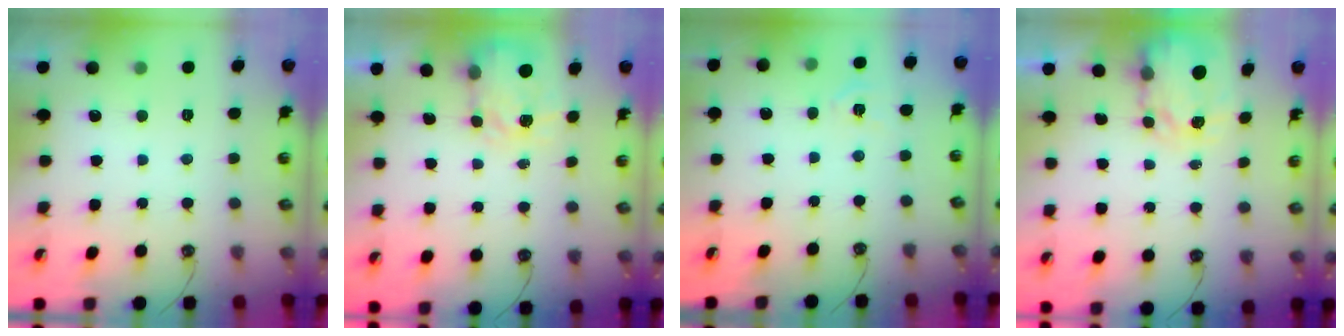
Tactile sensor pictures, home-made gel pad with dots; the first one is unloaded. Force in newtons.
{"total": 4.0, "press": 3.9, "slide": 0.7}
{"total": 3.1, "press": 3.0, "slide": 0.3}
{"total": 3.9, "press": 3.9, "slide": 0.3}